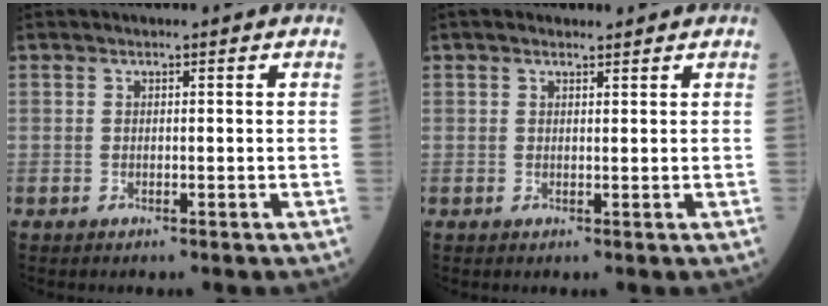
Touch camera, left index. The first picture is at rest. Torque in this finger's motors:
{"motor_torque": [0.46, -0.71, 0.13, 0.00]}